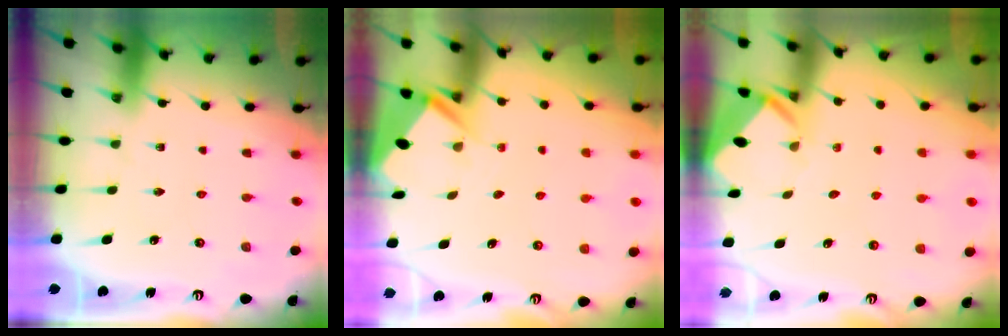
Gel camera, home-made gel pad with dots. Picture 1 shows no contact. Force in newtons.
{"total": 2.9, "press": 2.9, "slide": 0.3}
{"total": 3.4, "press": 3.4, "slide": 0.2}